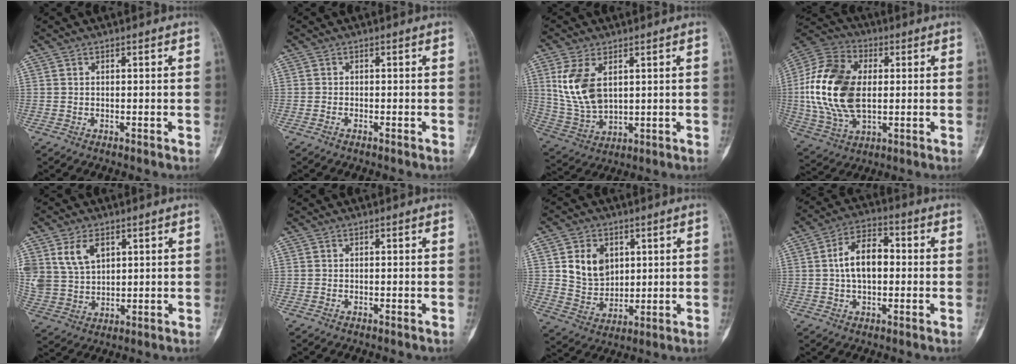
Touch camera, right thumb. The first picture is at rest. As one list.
[{"total": 0.6, "force": [-0.5, 0.1, 0.3], "torque": [-0.010, 0.003, -0.009]}, {"total": 11.3, "force": [3.4, 6.4, 8.6], "torque": [-0.172, -0.012, 0.081]}, {"total": 20.1, "force": [1.1, 12.6, 15.7], "torque": [-0.315, 0.003, 0.023]}, {"total": 8.6, "force": [4.0, 5.6, 5.2], "torque": [-0.091, -0.011, 0.090]}, {"total": 0.0}, {"total": 9.7, "force": [2.9, 7.5, 5.3], "torque": [-0.059, -0.019, 0.065]}, {"total": 9.5, "force": [0.4, 5.6, 7.7], "torque": [-0.125, 0.023, 0.002]}]